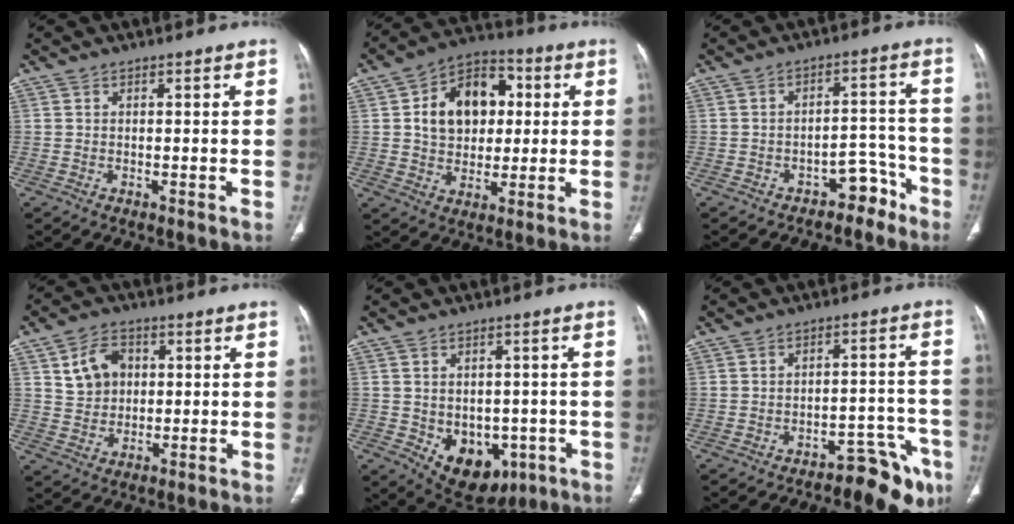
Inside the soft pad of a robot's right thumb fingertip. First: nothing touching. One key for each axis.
{"total": 14.6, "fx": 2.8, "fy": 10.6, "fz": 9.6, "tx": -0.114, "ty": 0.012, "tz": 0.041}
{"total": 5.8, "fx": -4.3, "fy": 3.5, "fz": 1.6, "tx": 0.006, "ty": 0.071, "tz": -0.060}
{"total": 7.9, "fx": 2.2, "fy": 6.2, "fz": 4.3, "tx": -0.053, "ty": -0.002, "tz": 0.042}
{"total": 11.4, "fx": -3.6, "fy": 8.1, "fz": 7.3, "tx": -0.071, "ty": 0.008, "tz": -0.029}
{"total": 10.7, "fx": -7.6, "fy": 4.7, "fz": 6.0, "tx": -0.040, "ty": 0.070, "tz": -0.102}